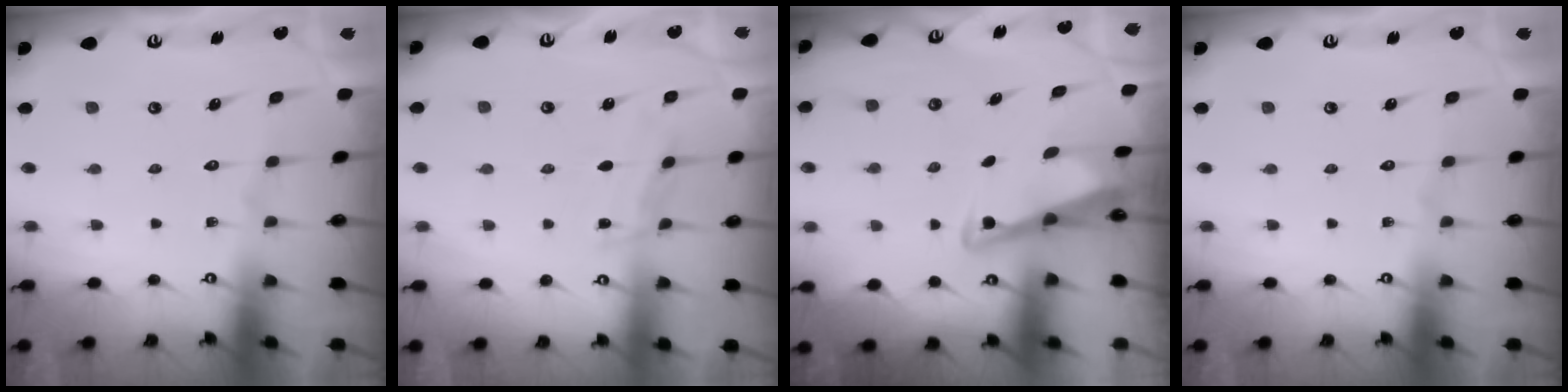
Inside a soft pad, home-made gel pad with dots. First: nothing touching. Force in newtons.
{"total": 4.0, "press": 4.0, "slide": 0.4}
{"total": 3.4, "press": 3.4, "slide": 0.4}
{"total": 0.0}